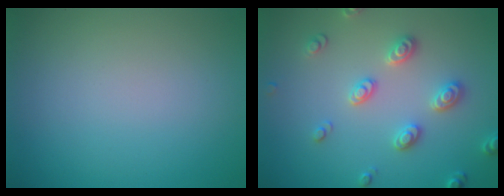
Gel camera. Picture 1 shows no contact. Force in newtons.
{"total": 2.9, "press": 2.8, "slide": 0.4}